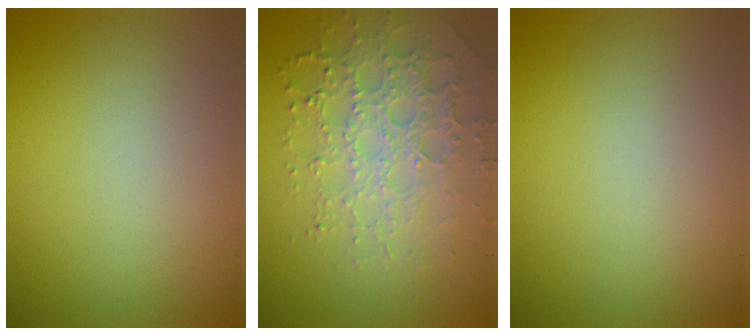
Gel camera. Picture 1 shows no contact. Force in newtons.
{"total": 5.2, "press": 4.3, "slide": 2.8}
{"total": 0.0}